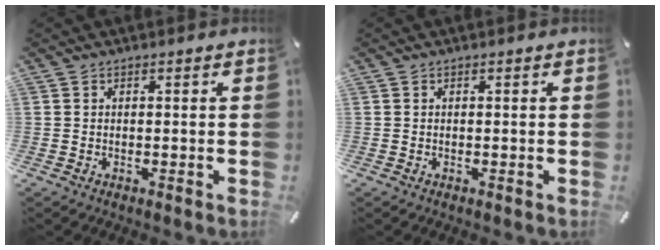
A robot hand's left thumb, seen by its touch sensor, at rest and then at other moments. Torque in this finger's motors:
{"motor_torque": [0.00, 0.00, -0.02, 0.02, 0.00]}